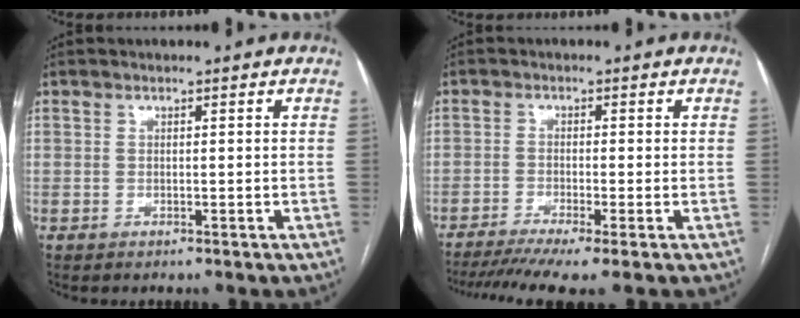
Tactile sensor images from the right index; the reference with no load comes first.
{"total": 8.2, "force": [-6.1, -0.3, 5.5], "torque": [-0.088, -0.012, -0.099]}